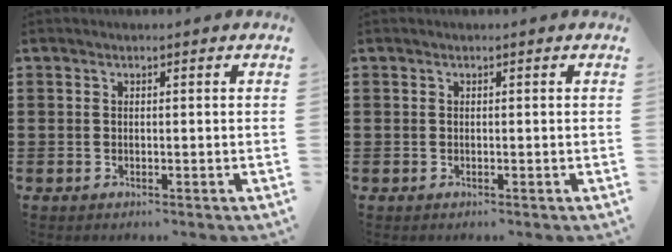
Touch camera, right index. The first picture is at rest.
{"total": 0.0}